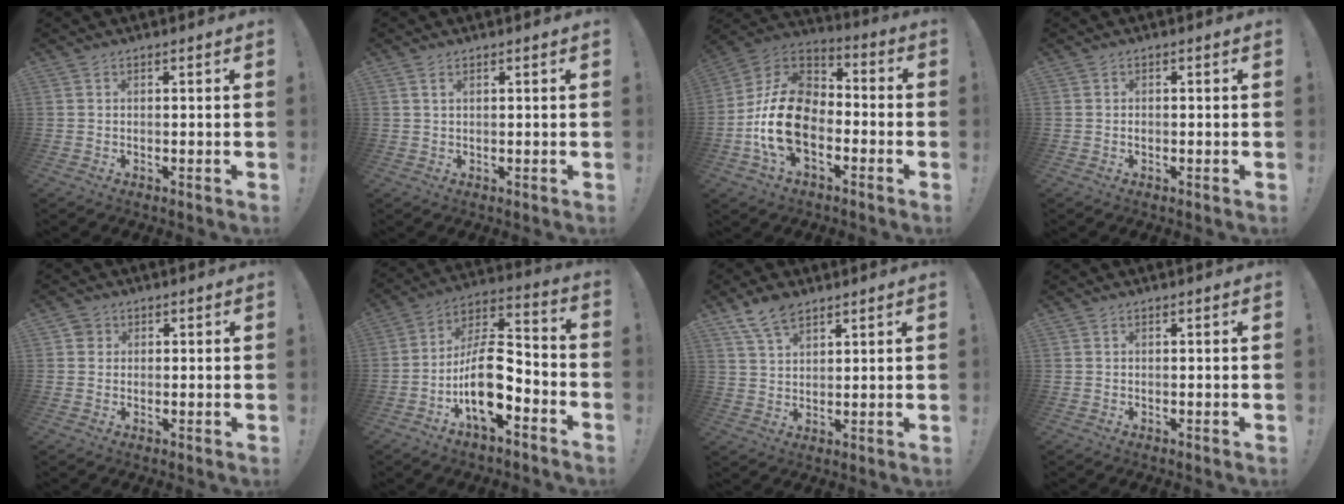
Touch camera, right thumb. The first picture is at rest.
{"total": 1.4, "force": [0.7, 0.6, 1.1], "torque": [-0.021, 0.001, 0.012]}
{"total": 19.4, "force": [-5.7, 12.7, 13.5], "torque": [-0.270, 0.043, -0.088]}
{"total": 0.6, "force": [-0.2, 0.5, 0.2], "torque": [-0.008, 0.004, -0.004]}
{"total": 2.4, "force": [0.9, 2.2, 0.4], "torque": [-0.008, 0.005, 0.017]}
{"total": 16.2, "force": [-6.1, 7.4, 13.1], "torque": [-0.239, 0.036, -0.095]}
{"total": 7.9, "force": [5.6, 3.8, 4.0], "torque": [-0.072, -0.022, 0.107]}
{"total": 0.0}